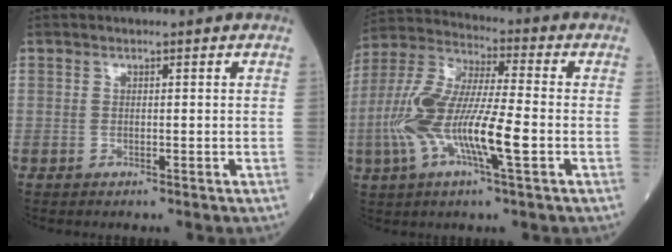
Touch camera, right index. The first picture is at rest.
{"total": 14.8, "force": [-3.6, 2.3, 14.2], "torque": [-0.298, 0.000, -0.072]}